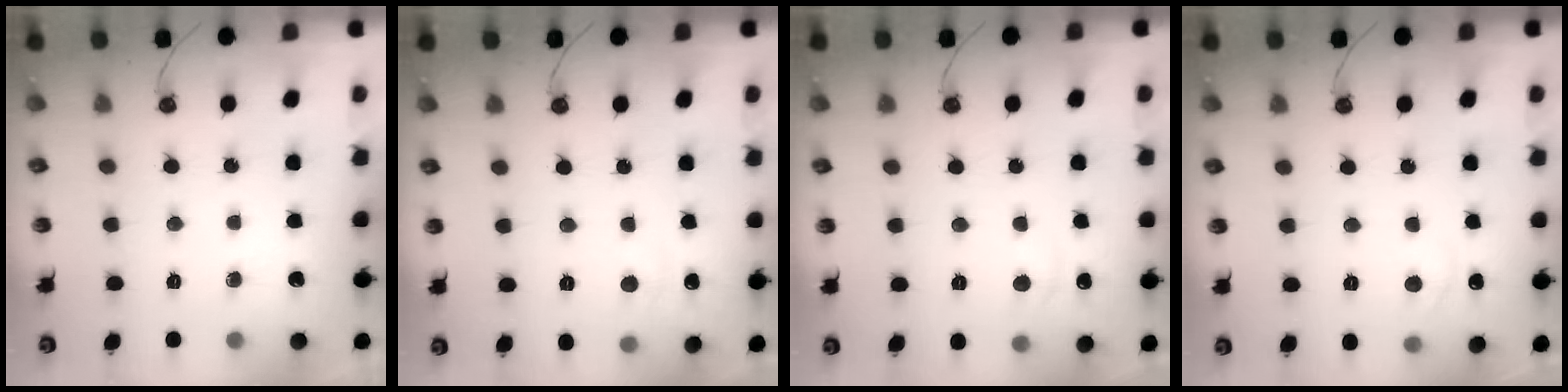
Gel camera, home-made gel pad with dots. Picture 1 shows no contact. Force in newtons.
{"total": 0.8, "press": 0.5, "slide": 0.6}
{"total": 1.0, "press": 0.6, "slide": 0.8}
{"total": 1.0, "press": 0.4, "slide": 0.9}